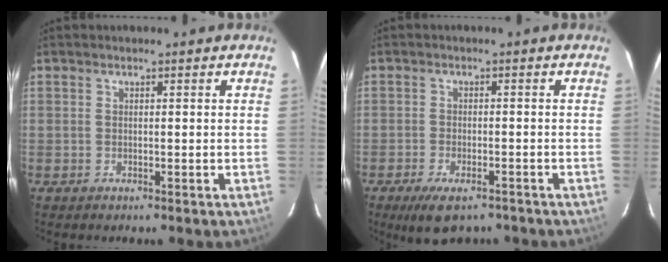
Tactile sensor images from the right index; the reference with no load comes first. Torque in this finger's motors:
{"motor_torque": [0.65, -0.56, 0.23, 0.04]}